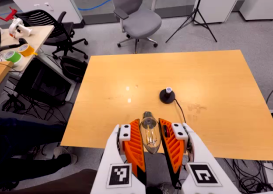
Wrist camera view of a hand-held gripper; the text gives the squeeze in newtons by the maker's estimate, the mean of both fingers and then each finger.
{"total": 13.8, "left": 14.5, "right": 13.0}